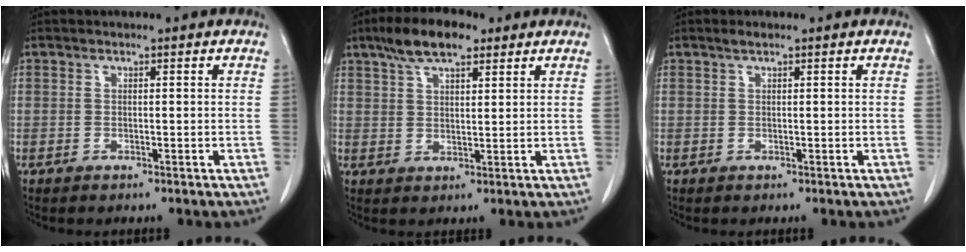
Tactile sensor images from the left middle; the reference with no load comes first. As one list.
[{"total": 8.0, "force": [5.4, 2.7, 5.3], "torque": [-0.102, 0.017, 0.094]}, {"total": 1.0, "force": [0.7, 0.1, 0.7], "torque": [-0.016, 0.004, 0.015]}]